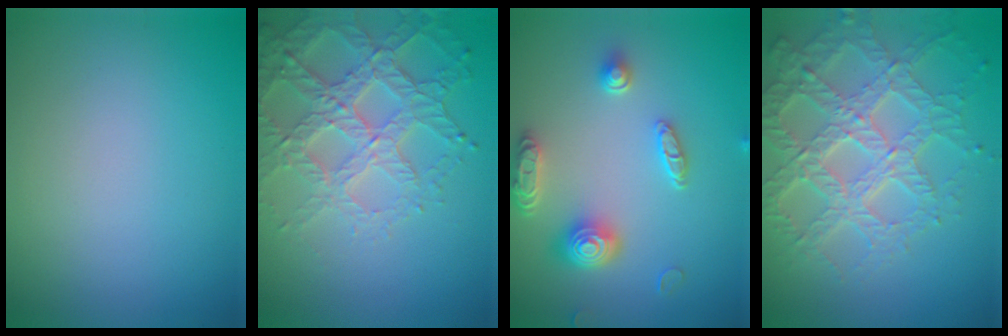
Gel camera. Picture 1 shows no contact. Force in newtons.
{"total": 5.5, "press": 4.5, "slide": 3.2}
{"total": 4.9, "press": 4.0, "slide": 2.8}
{"total": 7.2, "press": 5.0, "slide": 5.1}